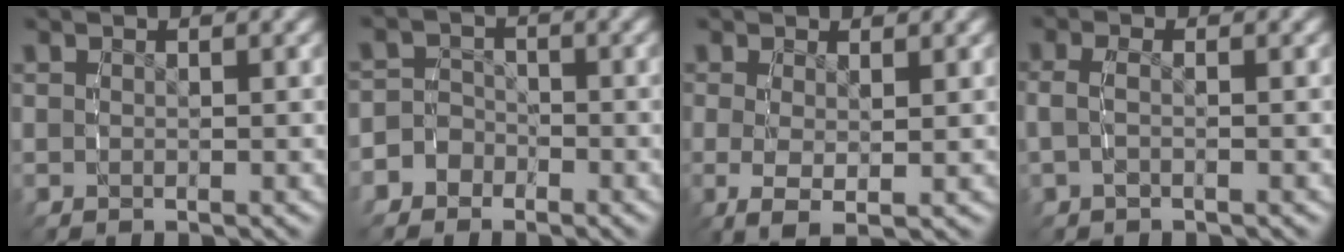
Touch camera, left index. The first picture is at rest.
{"total": 6.2, "force": [-2.9, 5.4, 0.9], "torque": [-0.035, -0.013, -0.061]}
{"total": 2.9, "force": [-0.4, 1.3, 2.6], "torque": [-0.056, -0.018, 0.003]}
{"total": 2.0, "force": [-0.4, 1.1, 1.6], "torque": [-0.046, -0.003, -0.009]}